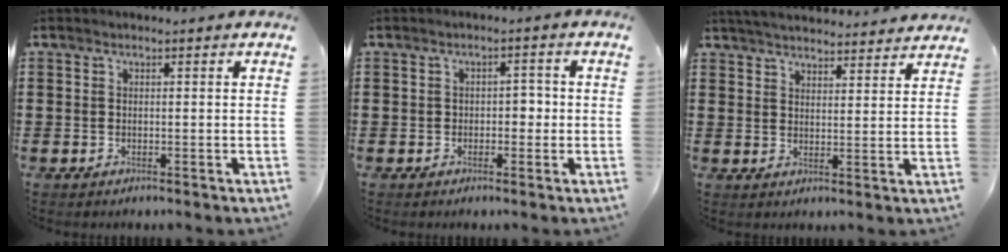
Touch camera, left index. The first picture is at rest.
{"total": 2.3, "force": [-0.4, 1.4, 1.8], "torque": [-0.038, 0.006, -0.012]}
{"total": 4.5, "force": [4.5, 0.1, 0.8], "torque": [-0.029, -0.020, 0.080]}